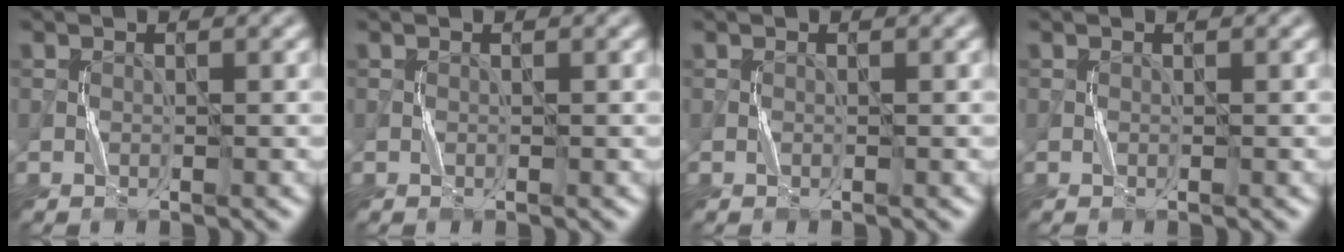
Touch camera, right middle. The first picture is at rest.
{"total": 0.0}
{"total": 0.0}
{"total": 0.0}